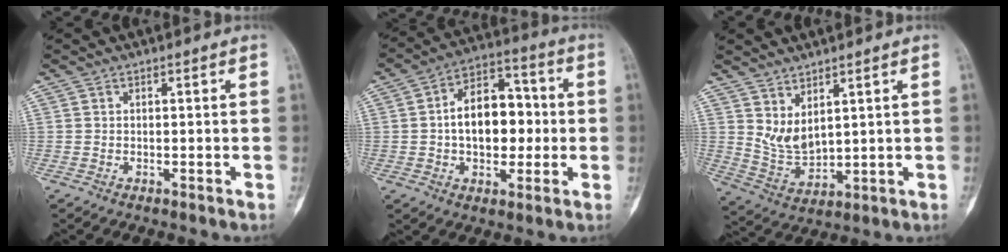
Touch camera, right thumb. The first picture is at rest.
{"total": 13.9, "force": [-0.1, 8.9, 10.7], "torque": [-0.130, 0.031, -0.006]}
{"total": 6.5, "force": [3.4, 2.9, 4.6], "torque": [-0.083, -0.038, 0.082]}